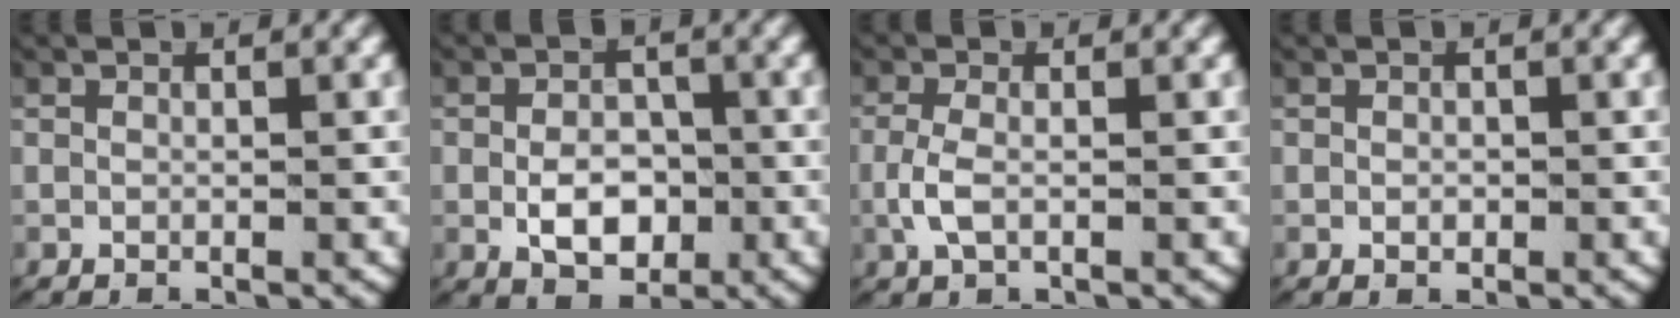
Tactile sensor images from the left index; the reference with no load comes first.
{"total": 4.3, "force": [-1.0, 3.0, 2.9], "torque": [-0.049, -0.018, -0.009]}
{"total": 2.2, "force": [-0.4, 1.0, 1.9], "torque": [-0.056, -0.009, -0.003]}
{"total": 0.6, "force": [-0.3, 0.4, 0.4], "torque": [-0.015, -0.010, 0.001]}